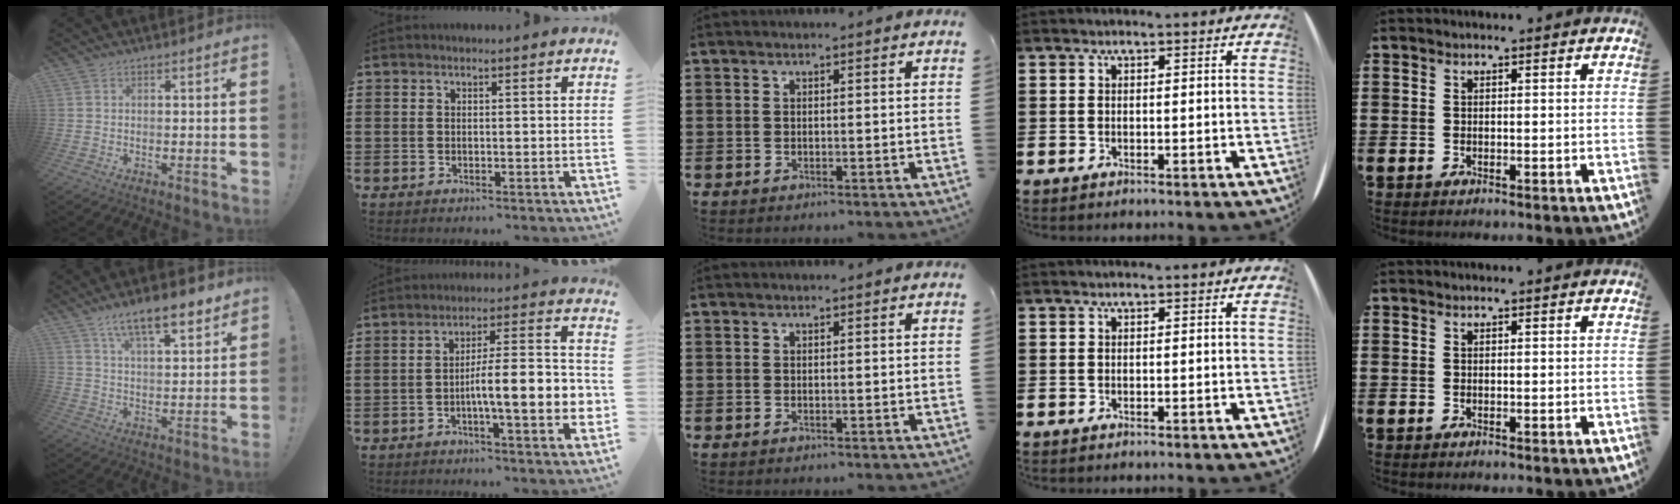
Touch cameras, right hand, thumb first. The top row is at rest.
{"thumb": {"total": 12.1, "force": [8.1, 3.6, 8.2], "torque": [-0.129, -0.043, 0.137]}, "index": {"total": 9.6, "force": [-2.5, 2.2, 9.0], "torque": [-0.135, -0.007, -0.046]}}